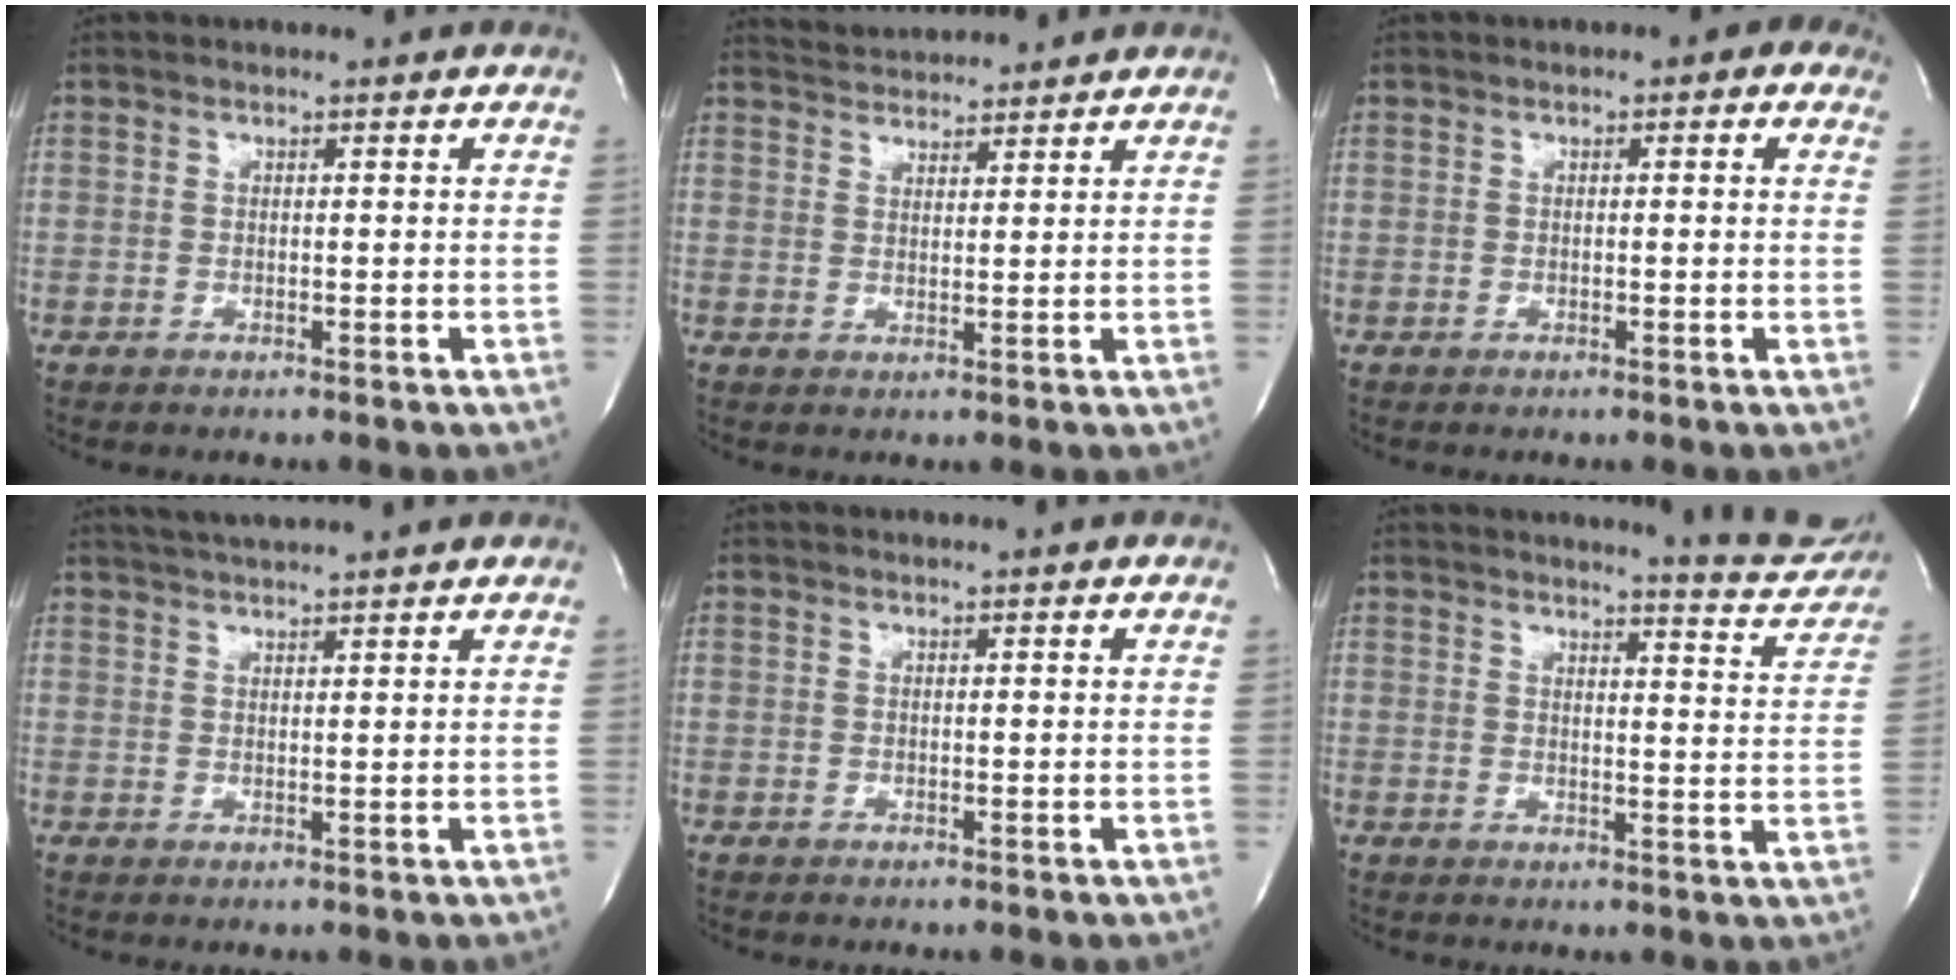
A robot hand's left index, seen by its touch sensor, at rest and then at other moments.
{"total": 5.5, "force": [5.4, 0.6, 0.6], "torque": [-0.015, 0.023, 0.084]}
{"total": 1.7, "force": [0.6, 0.9, 1.4], "torque": [-0.014, 0.011, 0.000]}
{"total": 6.9, "force": [6.2, -0.6, 2.8], "torque": [-0.052, 0.026, 0.094]}
{"total": 0.9, "force": [0.8, -0.1, 0.3], "torque": [-0.009, 0.000, 0.010]}
{"total": 10.3, "force": [10.0, 0.4, 2.2], "torque": [-0.022, -0.054, 0.100]}